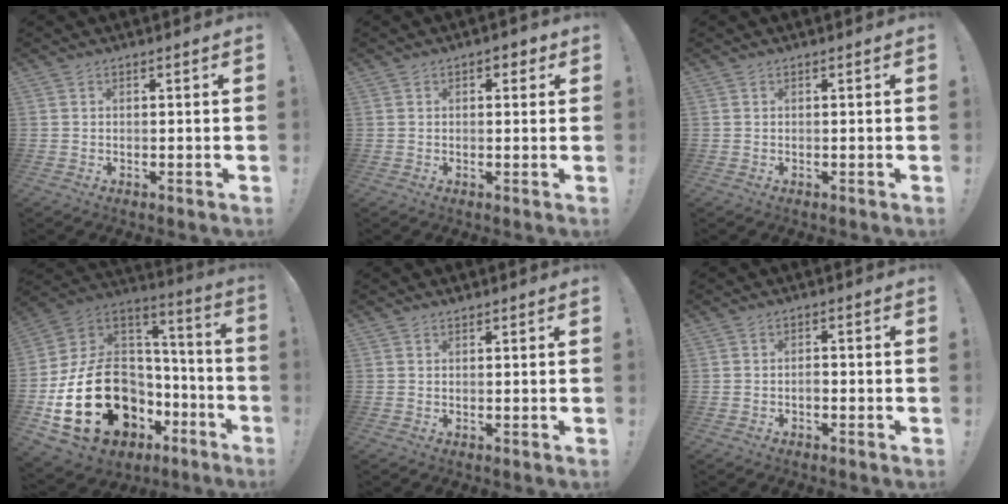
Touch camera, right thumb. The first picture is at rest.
{"total": 2.3, "force": [0.7, 1.6, 1.5], "torque": [-0.007, 0.001, 0.006]}
{"total": 0.0}
{"total": 26.0, "force": [-7.7, 18.2, 16.9], "torque": [-0.322, 0.028, -0.083]}
{"total": 0.6, "force": [0.6, 0.1, 0.0], "torque": [0.007, -0.004, 0.011]}
{"total": 1.5, "force": [-1.0, 0.8, 0.8], "torque": [-0.017, 0.003, -0.017]}